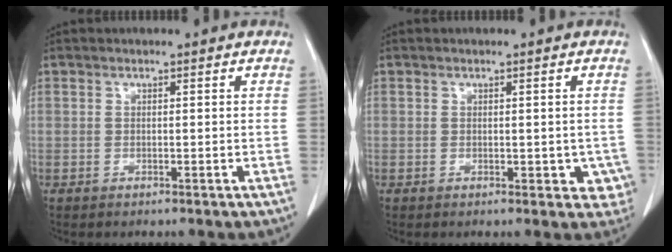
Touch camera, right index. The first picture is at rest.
{"total": 4.0, "force": [-0.7, 2.5, 3.1], "torque": [-0.008, -0.001, -0.004]}